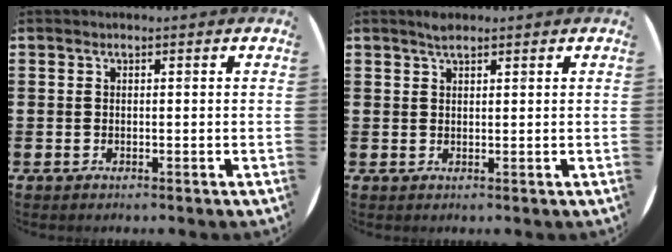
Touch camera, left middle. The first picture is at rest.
{"total": 1.6, "force": [1.4, 0.2, 0.7], "torque": [-0.015, 0.003, 0.025]}